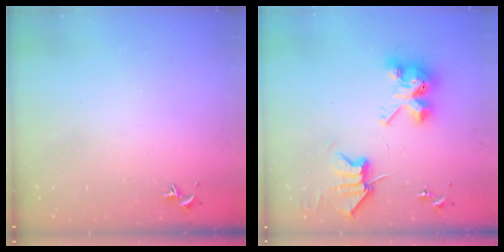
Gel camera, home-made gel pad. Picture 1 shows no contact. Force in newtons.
{"total": 9.7, "press": 9.6, "slide": 0.7}